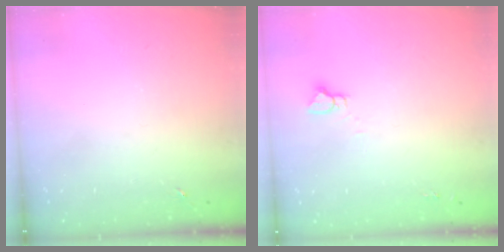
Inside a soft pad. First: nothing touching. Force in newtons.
{"total": 3.3, "press": 3.3, "slide": 0.2}